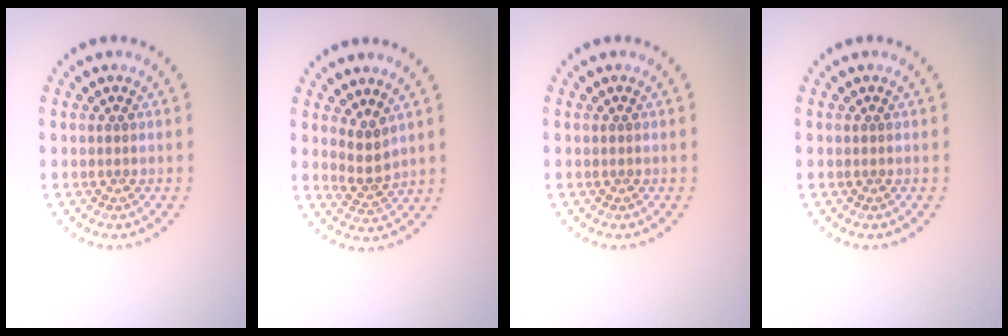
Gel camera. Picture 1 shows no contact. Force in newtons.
{"total": 2.3, "press": 1.7, "slide": 1.5}
{"total": 0.0}
{"total": 0.0}